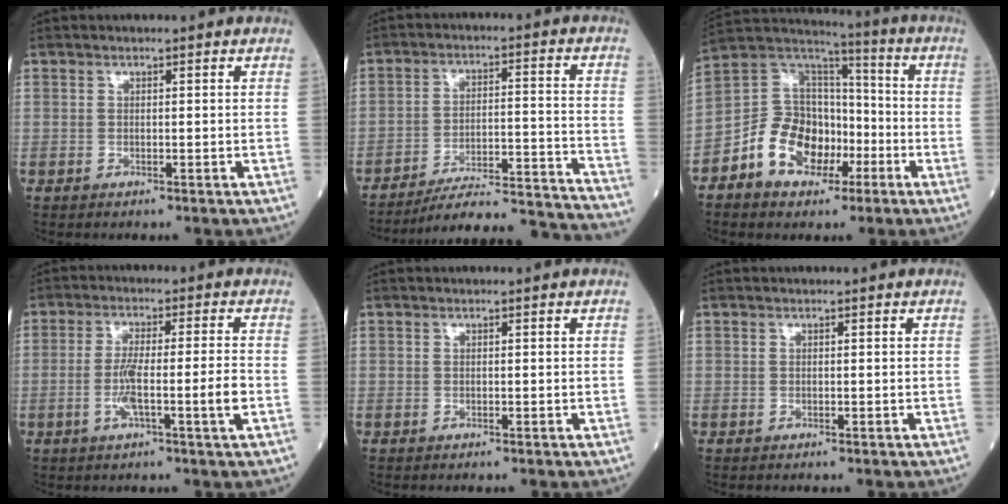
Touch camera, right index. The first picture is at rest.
{"total": 21.1, "force": [-20.4, -0.3, 5.4], "torque": [-0.047, 0.001, -0.283]}
{"total": 13.0, "force": [-5.3, 9.4, 7.2], "torque": [-0.151, 0.039, -0.093]}
{"total": 6.7, "force": [-1.8, -0.3, 6.4], "torque": [-0.123, 0.004, -0.029]}
{"total": 0.0}
{"total": 0.0}